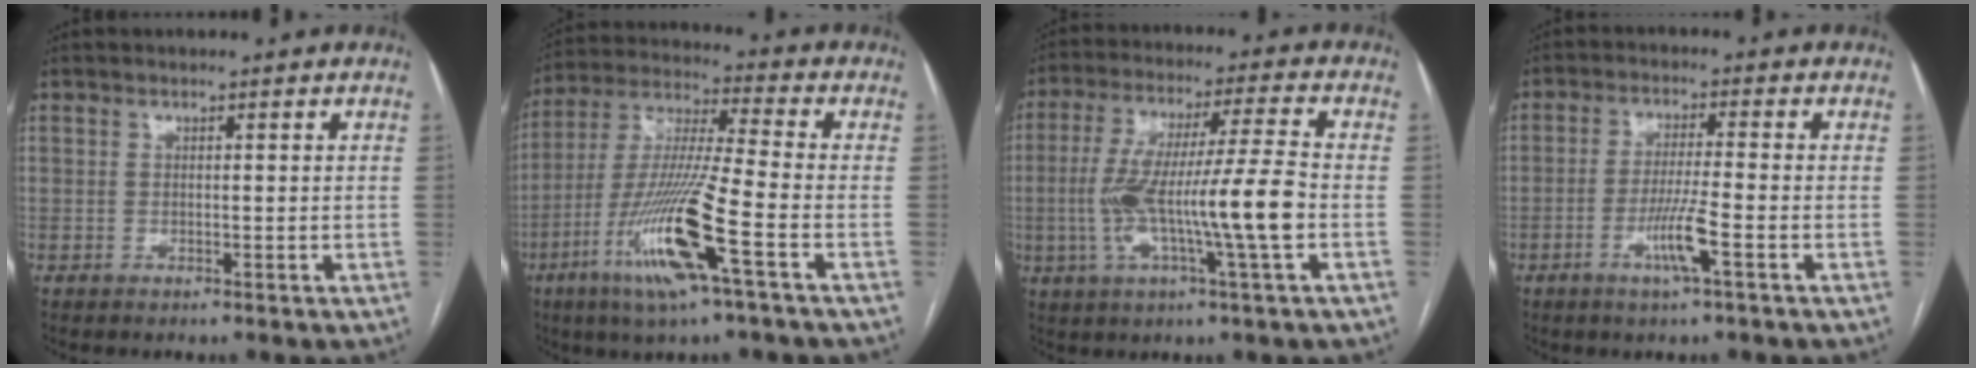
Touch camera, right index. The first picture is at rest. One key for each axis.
{"total": 15.7, "fx": -6.7, "fy": 0.0, "fz": 14.2, "tx": -0.296, "ty": -0.018, "tz": -0.127}
{"total": 14.4, "fx": -2.8, "fy": -0.2, "fz": 14.1, "tx": -0.272, "ty": 0.007, "tz": -0.051}
{"total": 5.8, "fx": -2.4, "fy": -0.4, "fz": 5.3, "tx": -0.102, "ty": -0.007, "tz": -0.045}